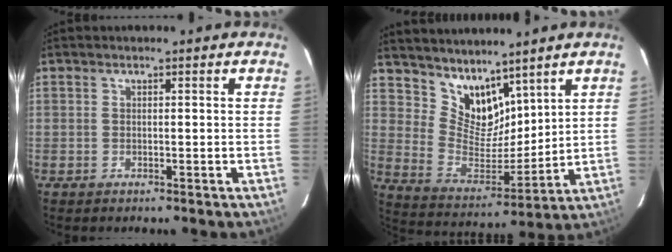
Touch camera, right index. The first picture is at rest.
{"total": 11.2, "force": [8.8, 5.7, 4.1], "torque": [-0.075, -0.005, 0.180]}